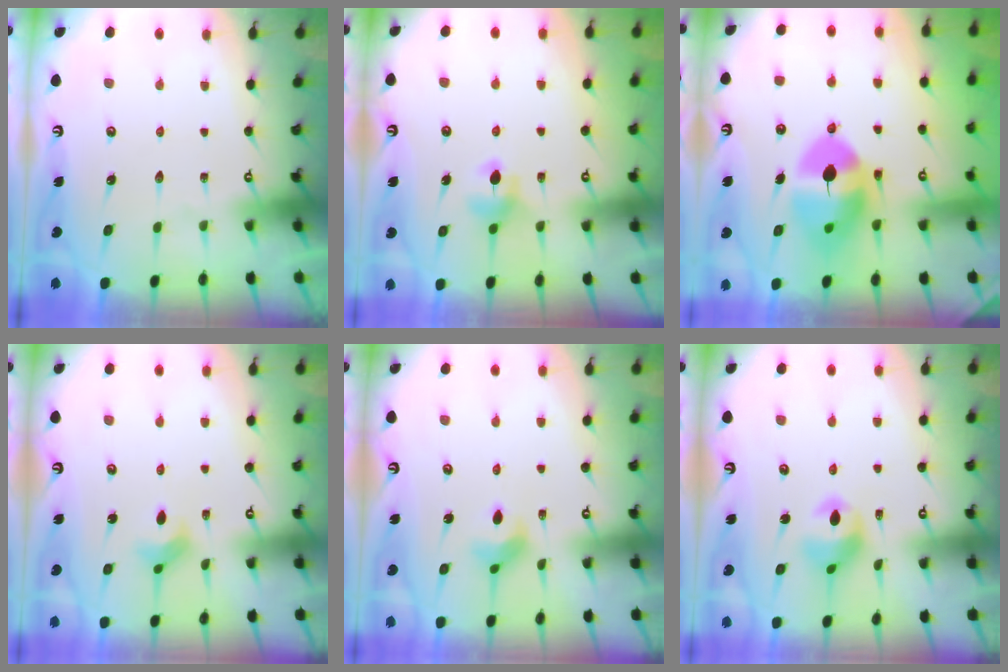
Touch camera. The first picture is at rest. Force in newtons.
{"total": 6.2, "press": 6.1, "slide": 0.8}
{"total": 12.1, "press": 11.9, "slide": 2.0}
{"total": 3.4, "press": 3.3, "slide": 0.6}
{"total": 5.0, "press": 5.0, "slide": 0.6}
{"total": 10.1, "press": 10.0, "slide": 1.3}